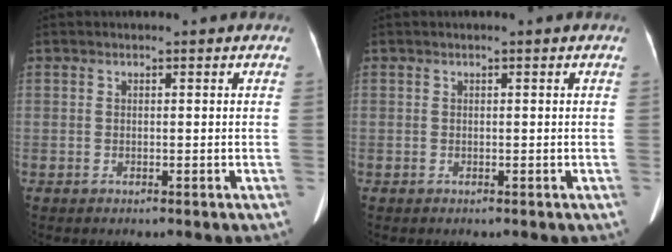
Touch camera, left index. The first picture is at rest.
{"total": 0.0}